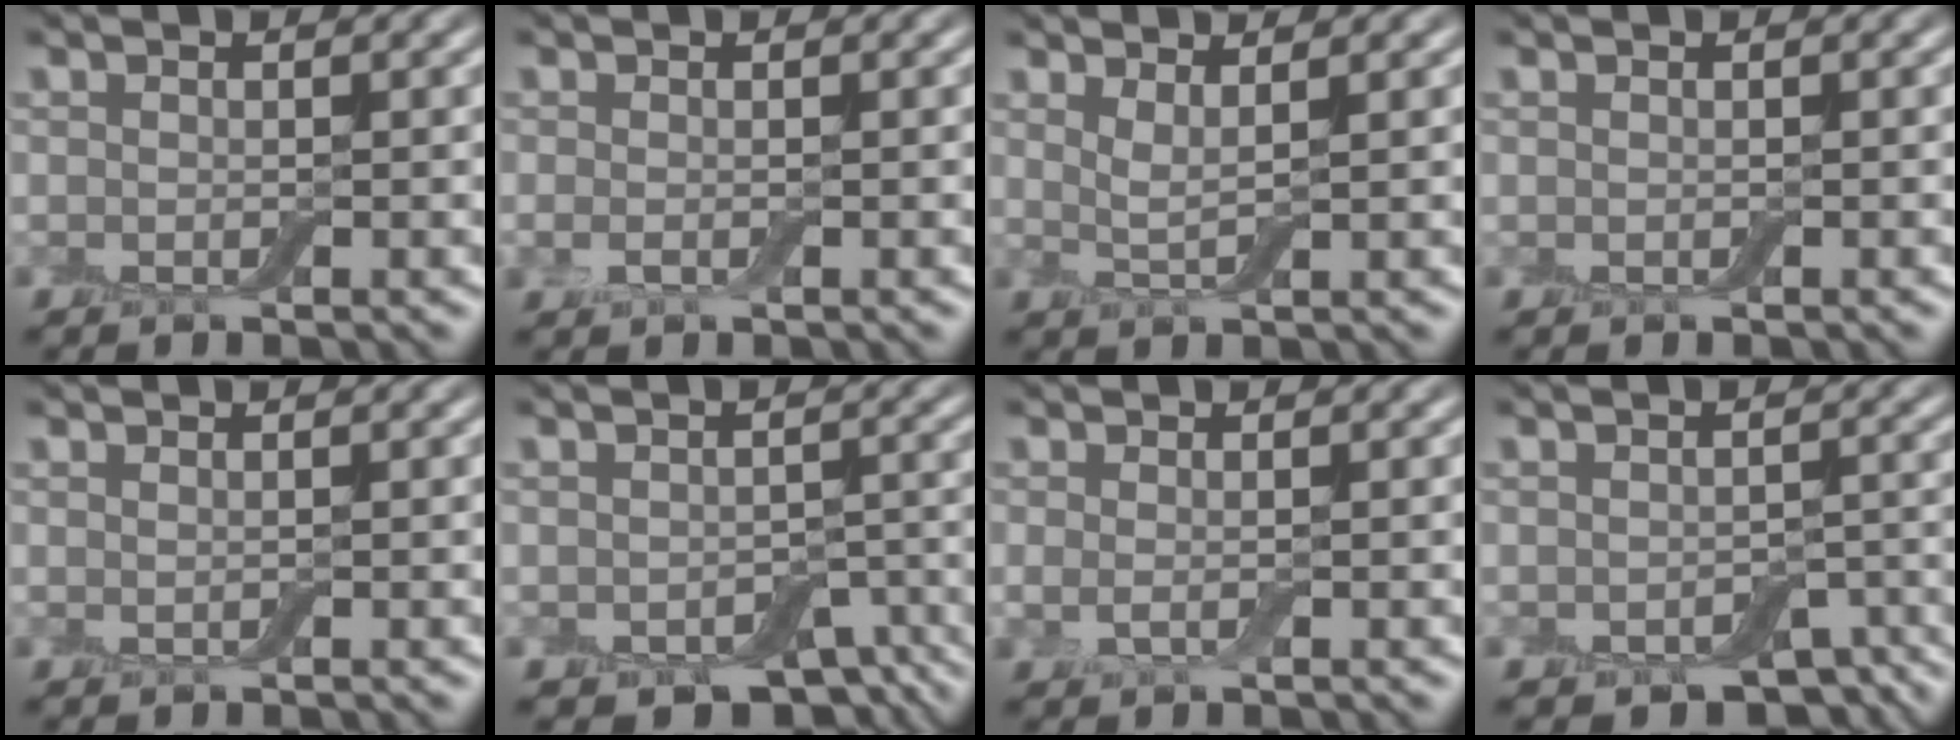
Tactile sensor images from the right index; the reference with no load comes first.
{"total": 1.0, "force": [-0.3, 0.5, 0.9], "torque": [-0.023, -0.005, -0.007]}
{"total": 2.0, "force": [1.2, 0.5, 1.5], "torque": [-0.025, -0.005, 0.019]}
{"total": 0.0}
{"total": 0.5, "force": [0.4, 0.1, 0.3], "torque": [-0.007, 0.000, 0.006]}
{"total": 6.3, "force": [-4.1, 3.4, 3.4], "torque": [-0.032, -0.030, -0.051]}
{"total": 1.0, "force": [0.1, 0.3, 1.0], "torque": [-0.024, -0.006, 0.002]}
{"total": 5.6, "force": [-3.7, 2.9, 3.1], "torque": [-0.027, -0.028, -0.040]}